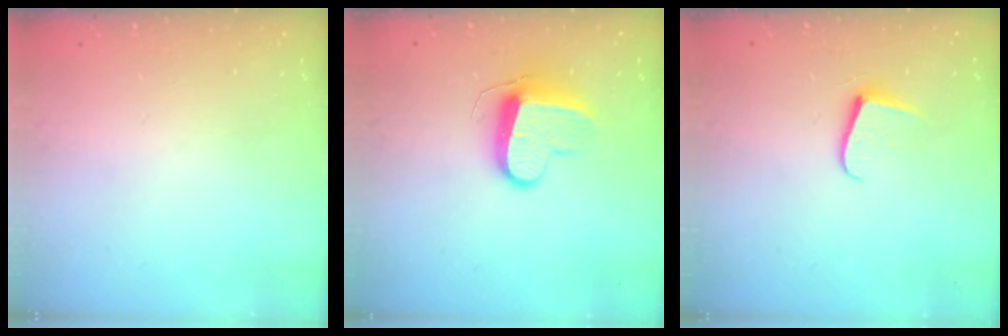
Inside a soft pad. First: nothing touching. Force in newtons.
{"total": 9.9, "press": 9.9, "slide": 0.1}
{"total": 5.9, "press": 5.9, "slide": 0.6}